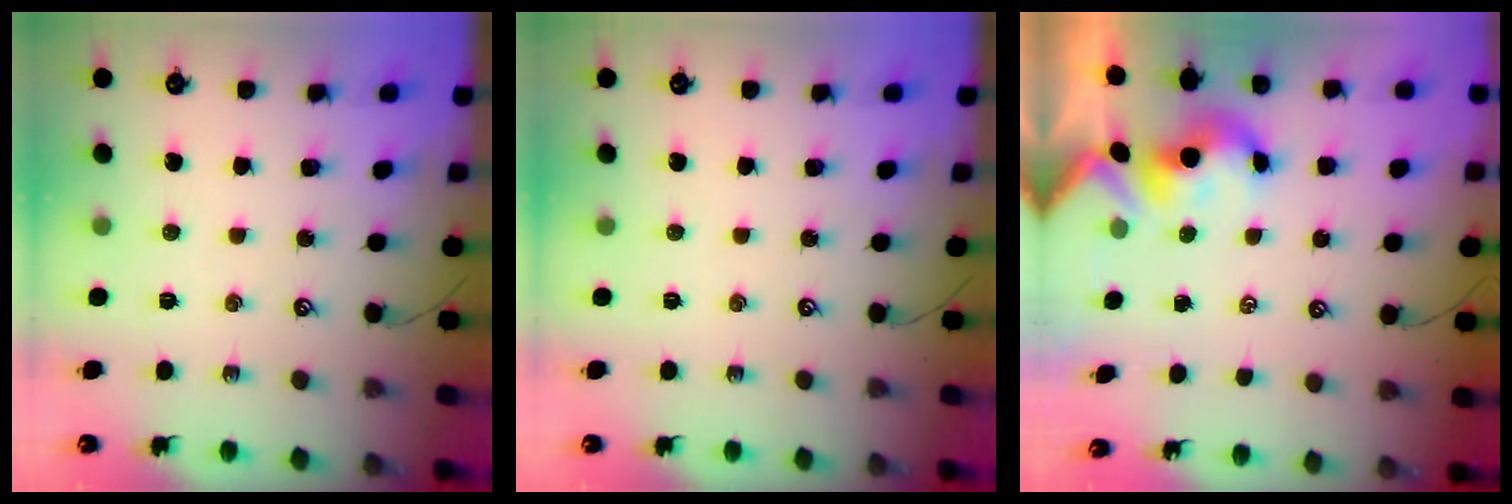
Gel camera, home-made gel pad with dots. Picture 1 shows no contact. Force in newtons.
{"total": 0.0}
{"total": 1.2, "press": 1.2, "slide": 0.1}